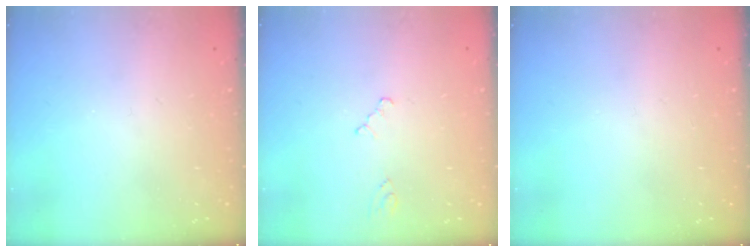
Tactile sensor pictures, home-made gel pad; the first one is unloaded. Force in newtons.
{"total": 0.0}
{"total": 0.0}